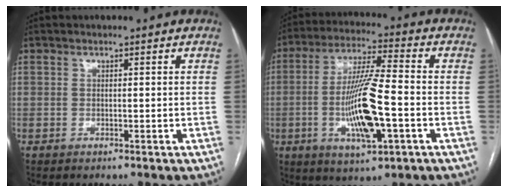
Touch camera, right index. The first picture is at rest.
{"total": 13.7, "force": [-3.3, 2.0, 13.2], "torque": [-0.254, -0.005, -0.057]}